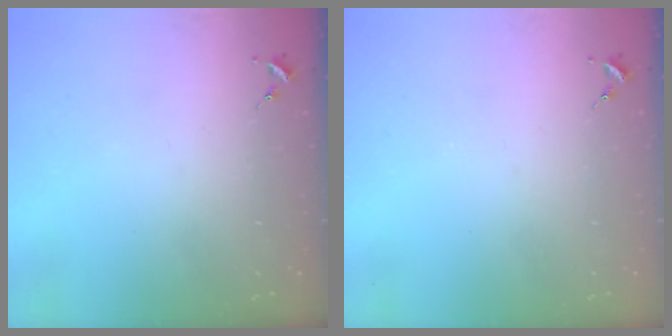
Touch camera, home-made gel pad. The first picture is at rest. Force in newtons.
{"total": 0.0}